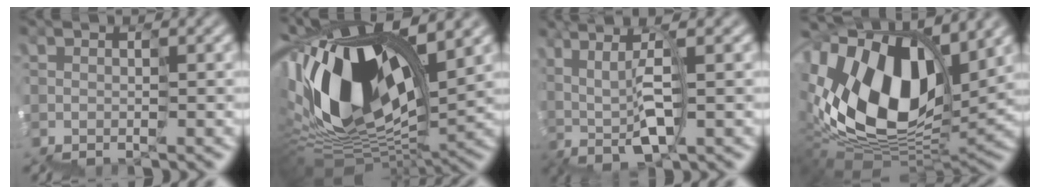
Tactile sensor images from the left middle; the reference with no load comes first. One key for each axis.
{"total": 14.0, "fx": 3.3, "fy": 6.8, "fz": 11.8, "tx": -0.252, "ty": 0.018, "tz": 0.063}
{"total": 4.6, "fx": 0.1, "fy": 1.6, "fz": 4.4, "tx": -0.102, "ty": 0.016, "tz": -0.002}
{"total": 13.3, "fx": 3.6, "fy": 7.8, "fz": 10.0, "tx": -0.206, "ty": 0.022, "tz": 0.056}